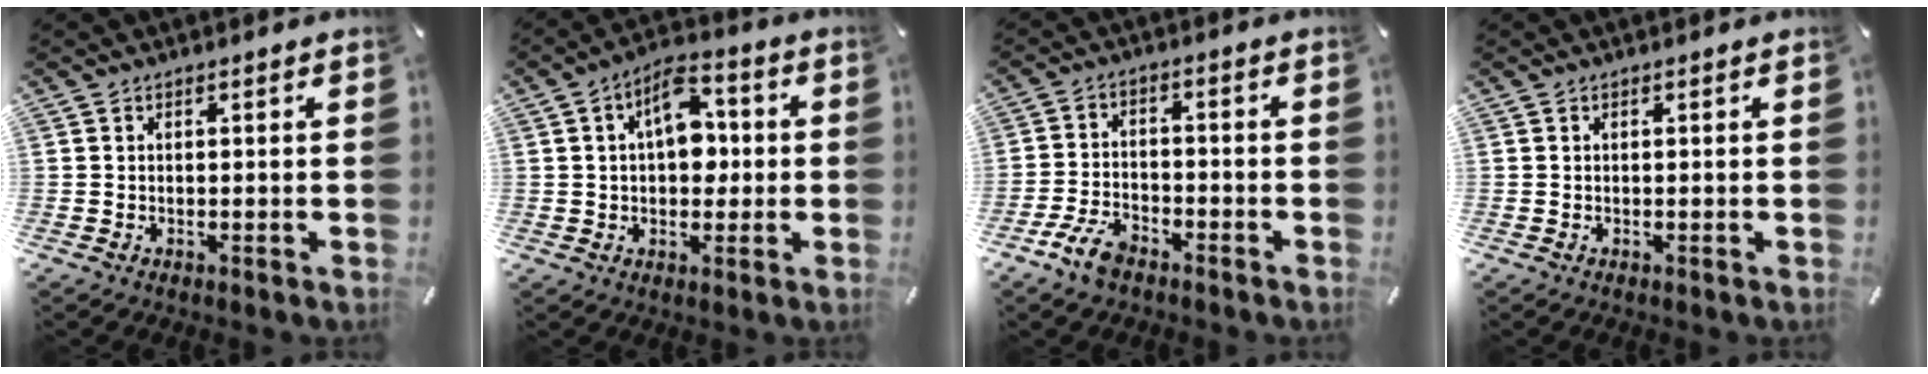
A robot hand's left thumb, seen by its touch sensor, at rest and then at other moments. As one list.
[{"total": 10.3, "force": [1.8, 6.8, 7.5], "torque": [-0.120, 0.004, 0.031]}, {"total": 7.1, "force": [-5.0, 3.4, 3.7], "torque": [-0.086, 0.019, -0.095]}, {"total": 0.0}]